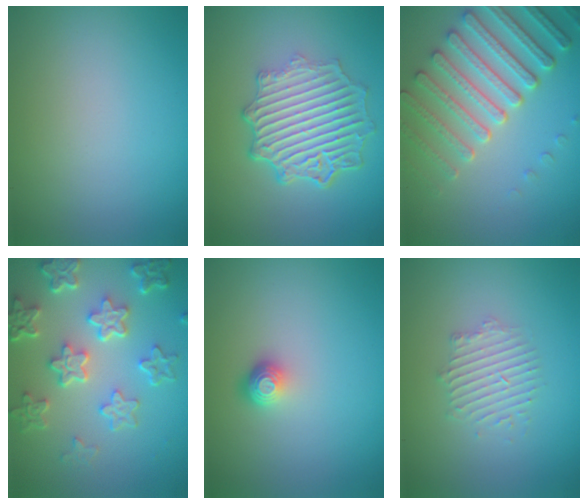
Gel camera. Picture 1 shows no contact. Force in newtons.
{"total": 7.0, "press": 5.4, "slide": 4.6}
{"total": 7.2, "press": 5.5, "slide": 4.6}
{"total": 6.6, "press": 5.0, "slide": 4.3}
{"total": 1.6, "press": 1.2, "slide": 1.1}
{"total": 2.4, "press": 2.4, "slide": 0.3}